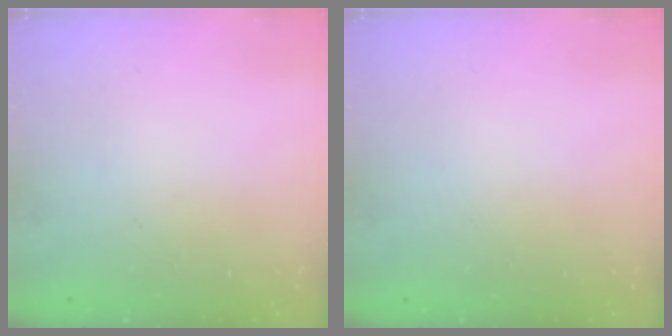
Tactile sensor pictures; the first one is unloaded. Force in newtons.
{"total": 0.0}